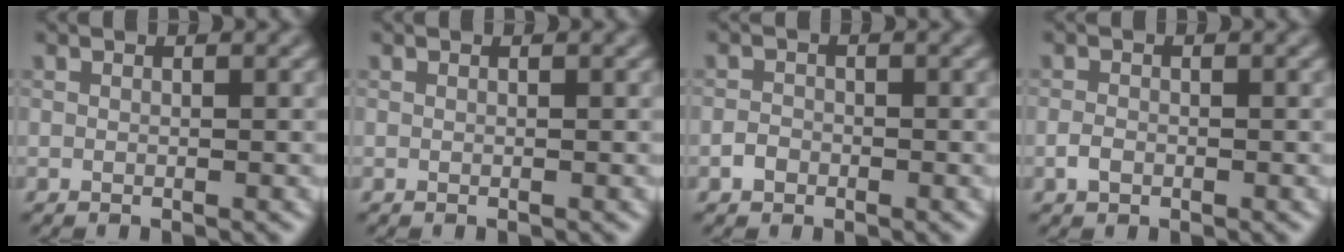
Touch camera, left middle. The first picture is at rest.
{"total": 0.0}
{"total": 1.1, "force": [-0.6, 0.8, 0.3], "torque": [-0.001, 0.004, -0.013]}
{"total": 1.0, "force": [-0.5, 0.6, 0.6], "torque": [-0.011, 0.002, -0.012]}